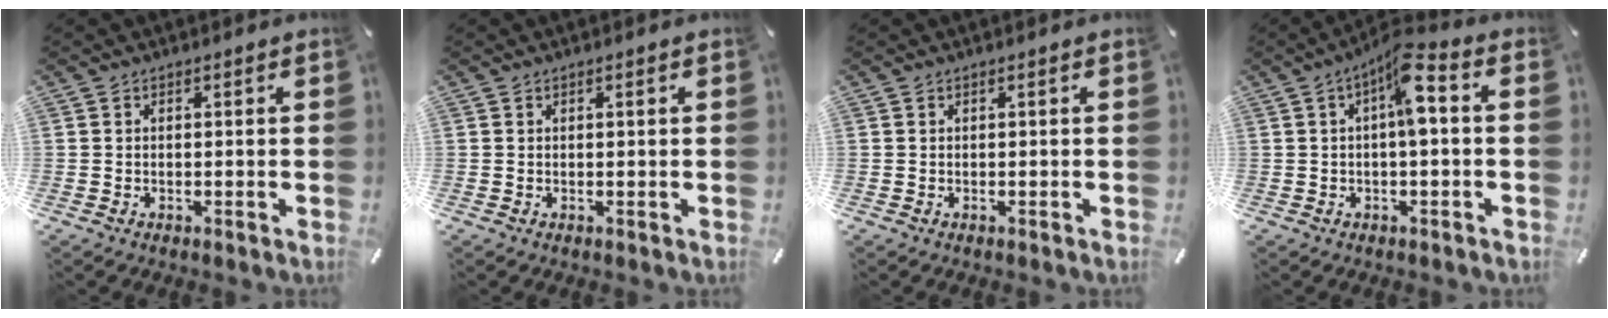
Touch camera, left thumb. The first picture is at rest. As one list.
[{"total": 0.0}, {"total": 0.0}, {"total": 8.6, "force": [1.2, 2.9, 8.0], "torque": [-0.135, -0.002, 0.018]}]